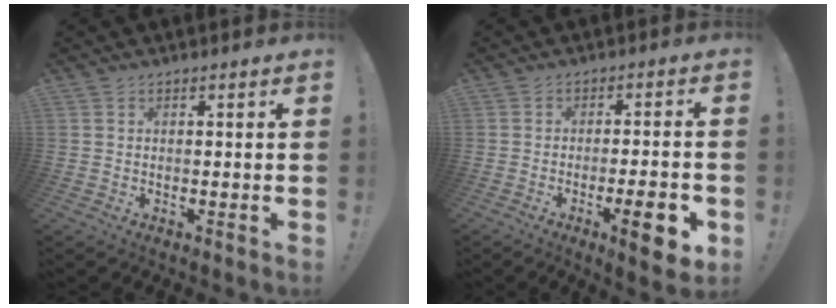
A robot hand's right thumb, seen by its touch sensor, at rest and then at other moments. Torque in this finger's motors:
{"motor_torque": [1.43, 1.64, 1.04, -1.08, 0.28]}